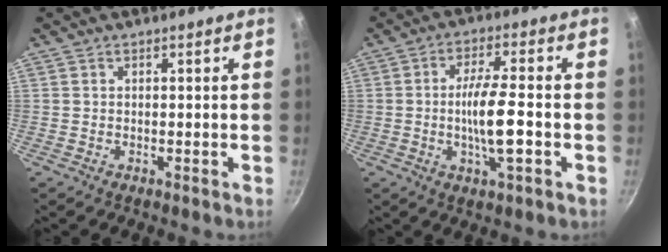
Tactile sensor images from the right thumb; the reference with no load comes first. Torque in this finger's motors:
{"motor_torque": [2.45, 2.21, 2.13, -0.66, 0.76]}